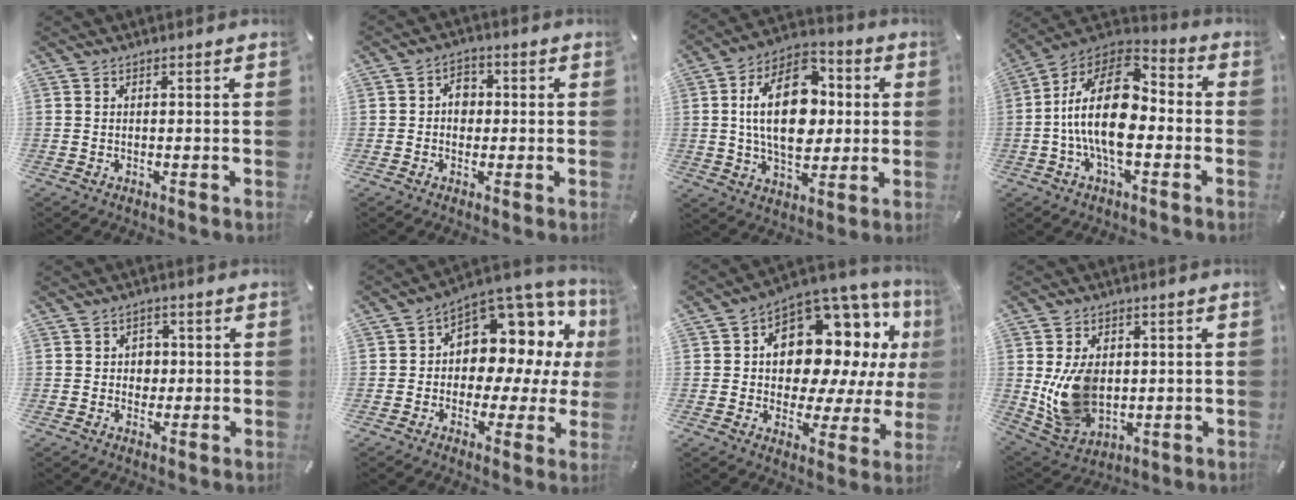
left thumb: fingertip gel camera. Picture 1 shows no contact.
{"total": 4.4, "force": [-0.3, 3.6, 2.4], "torque": [-0.025, 0.002, -0.013]}
{"total": 19.7, "force": [2.2, 12.7, 14.9], "torque": [-0.282, 0.010, 0.035]}
{"total": 19.3, "force": [-2.4, 10.5, 16.0], "torque": [-0.311, 0.009, -0.039]}
{"total": 3.7, "force": [-0.1, 3.5, 1.3], "torque": [-0.015, 0.003, -0.006]}
{"total": 10.5, "force": [3.9, 7.9, 5.6], "torque": [-0.075, -0.062, 0.072]}
{"total": 15.5, "force": [6.0, 10.7, 9.6], "torque": [-0.143, -0.063, 0.107]}
{"total": 12.6, "force": [0.5, 9.9, 7.8], "torque": [-0.151, 0.000, 0.013]}